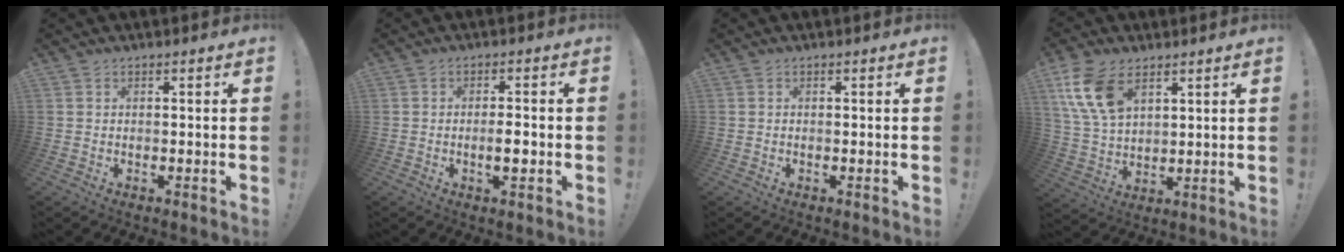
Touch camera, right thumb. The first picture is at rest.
{"total": 4.2, "force": [-1.4, 0.8, 3.8], "torque": [-0.059, 0.000, -0.024]}
{"total": 0.0}
{"total": 13.4, "force": [6.8, 7.8, 8.5], "torque": [-0.164, -0.021, 0.132]}